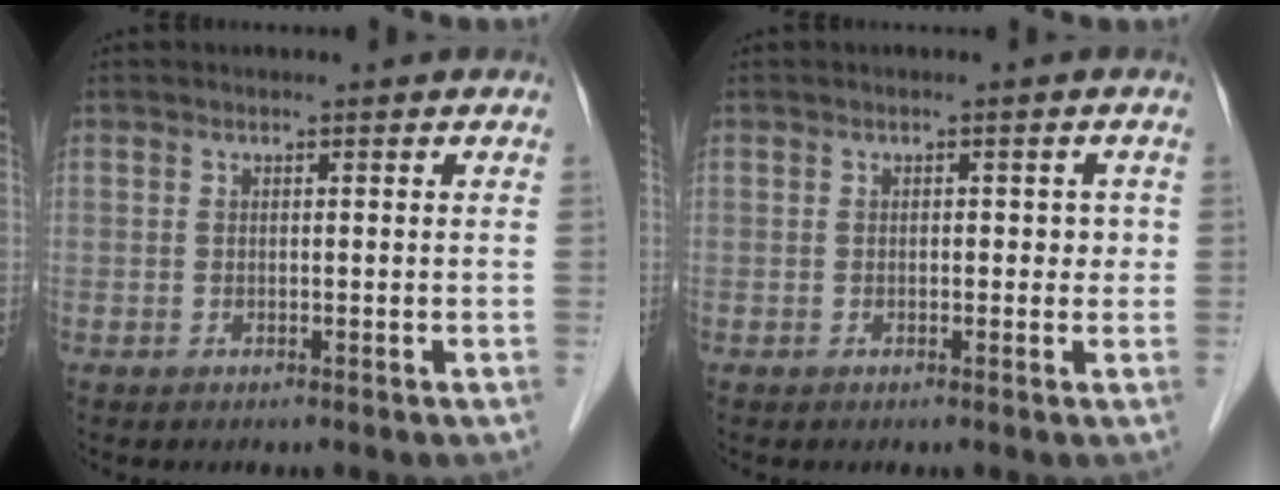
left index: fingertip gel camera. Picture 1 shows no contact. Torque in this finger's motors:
{"motor_torque": [-0.21, -0.07, 0.00, -0.01]}